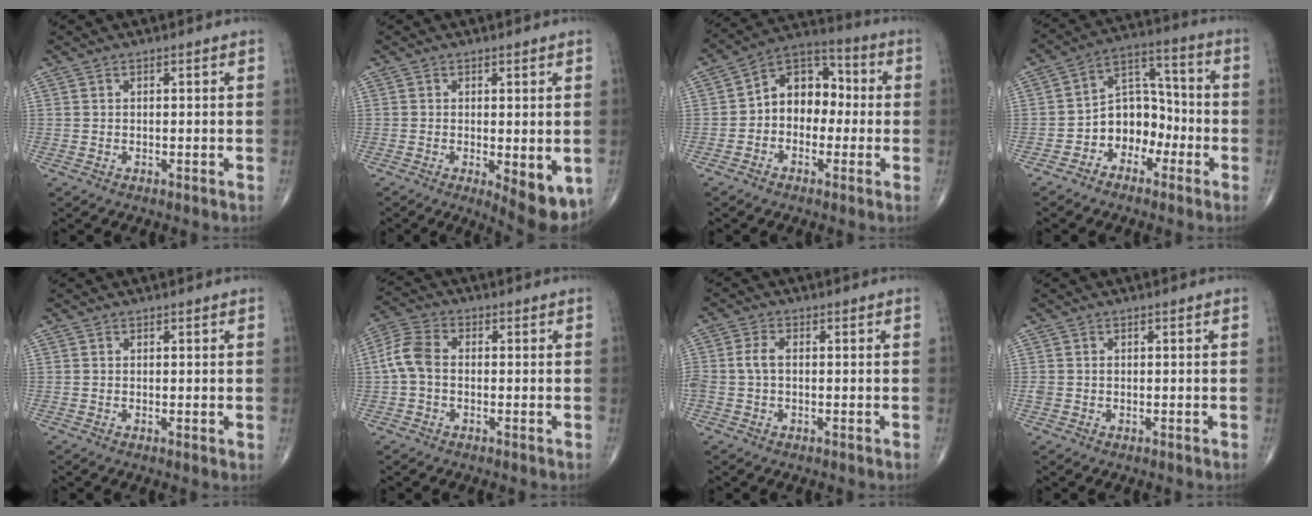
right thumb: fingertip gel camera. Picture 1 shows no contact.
{"total": 8.0, "force": [-2.1, 2.9, 7.2], "torque": [-0.092, -0.020, -0.024]}
{"total": 10.7, "force": [-0.6, 8.0, 7.1], "torque": [-0.073, 0.044, -0.029]}
{"total": 9.7, "force": [-3.7, 7.4, 4.9], "torque": [-0.035, 0.060, -0.075]}
{"total": 0.8, "force": [0.1, 0.3, 0.8], "torque": [-0.015, -0.005, -0.001]}
{"total": 4.7, "force": [-0.4, 3.3, 3.3], "torque": [-0.066, 0.013, -0.019]}
{"total": 3.3, "force": [-0.3, 2.0, 2.6], "torque": [-0.067, 0.007, -0.009]}
{"total": 1.0, "force": [-0.1, 0.9, 0.6], "torque": [-0.010, 0.004, 0.001]}